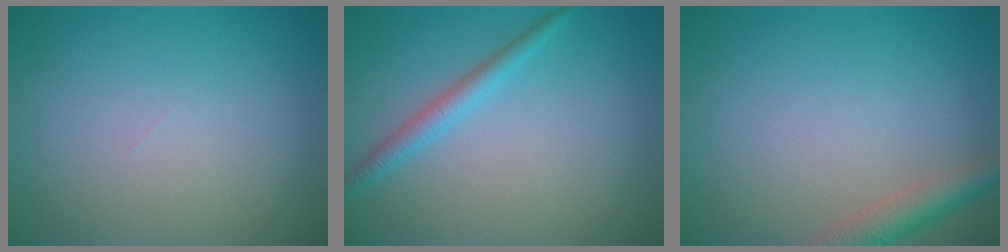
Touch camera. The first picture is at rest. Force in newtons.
{"total": 1.9, "press": 1.9, "slide": 0.1}
{"total": 2.9, "press": 2.9, "slide": 0.2}